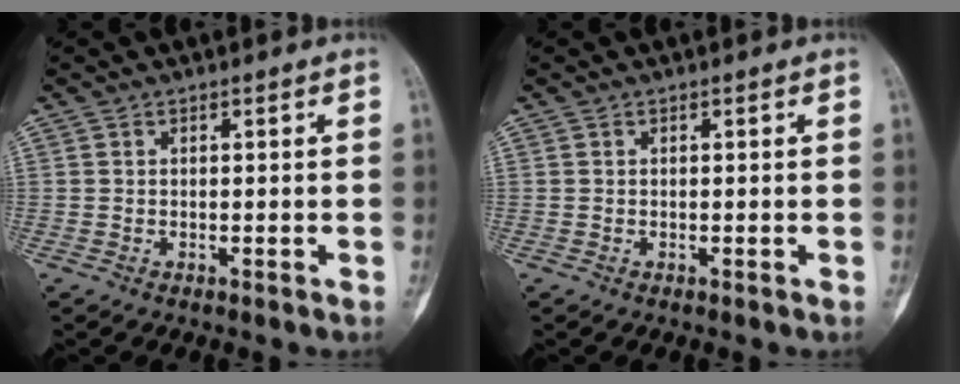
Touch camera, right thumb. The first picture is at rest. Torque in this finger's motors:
{"motor_torque": [0.13, -0.12, 0.06, 0.06, 0.02]}